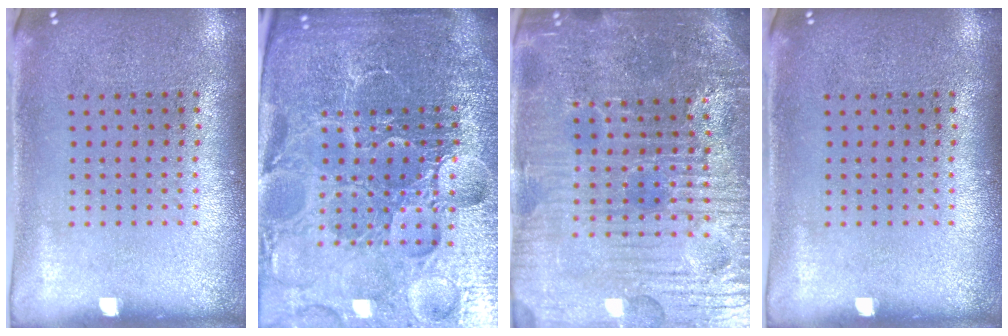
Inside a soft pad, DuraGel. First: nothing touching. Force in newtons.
{"total": 6.6, "press": 5.9, "slide": 3.1}
{"total": 5.8, "press": 5.4, "slide": 2.0}
{"total": 0.0}